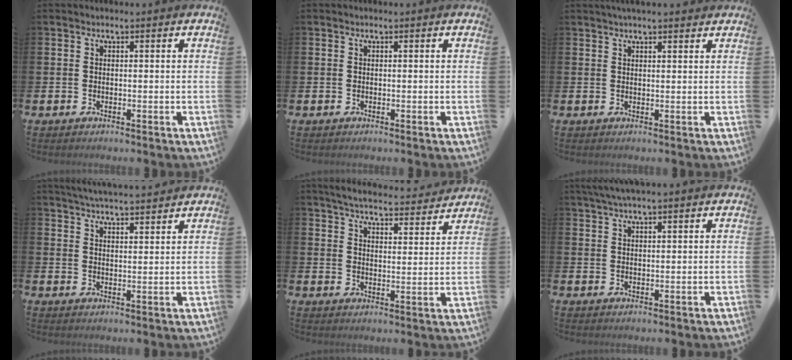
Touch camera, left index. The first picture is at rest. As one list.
[{"total": 0.0}, {"total": 2.2, "force": [2.1, 0.0, 0.8], "torque": [-0.009, -0.007, 0.035]}, {"total": 4.7, "force": [4.6, -0.1, 0.5], "torque": [-0.020, -0.025, 0.083]}, {"total": 5.6, "force": [5.5, 0.6, 1.2], "torque": [-0.041, -0.037, 0.094]}, {"total": 3.7, "force": [3.1, 0.3, 1.8], "torque": [-0.041, -0.002, 0.057]}]